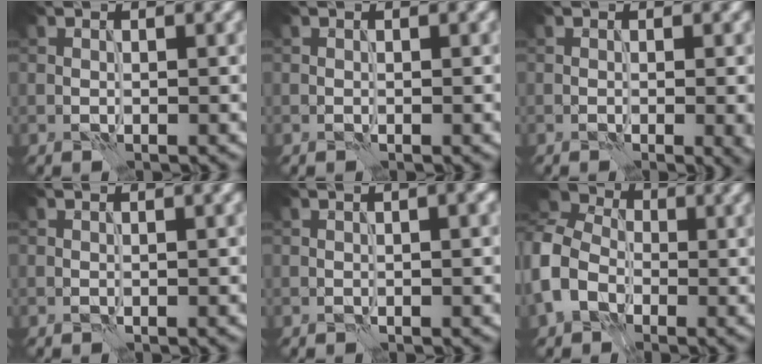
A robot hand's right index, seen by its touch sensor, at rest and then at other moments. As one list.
[{"total": 0.0}, {"total": 2.4, "force": [-0.2, 0.9, 2.2], "torque": [-0.009, 0.002, 0.000]}, {"total": 1.4, "force": [0.3, 0.4, 1.2], "torque": [-0.007, 0.002, -0.001]}, {"total": 4.0, "force": [1.0, 1.5, 3.6], "torque": [-0.022, 0.012, -0.001]}, {"total": 8.4, "force": [-1.6, 6.6, 4.9], "torque": [-0.122, -0.008, -0.033]}]